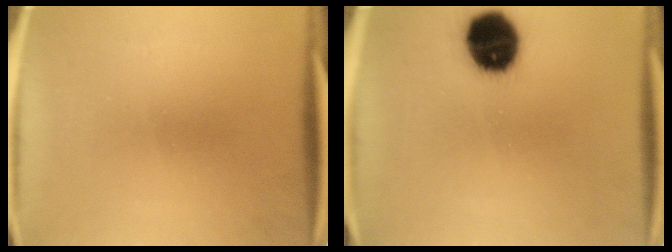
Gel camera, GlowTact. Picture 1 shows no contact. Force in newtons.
{"total": 14.8}